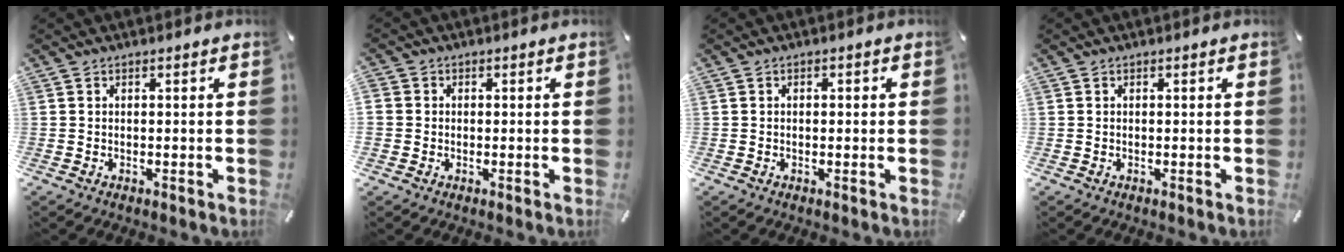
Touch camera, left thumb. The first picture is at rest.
{"total": 2.6, "force": [-0.2, 2.6, 0.2], "torque": [-0.003, 0.006, -0.005]}
{"total": 1.0, "force": [-0.2, 0.7, 0.7], "torque": [-0.013, 0.003, -0.005]}
{"total": 0.0}